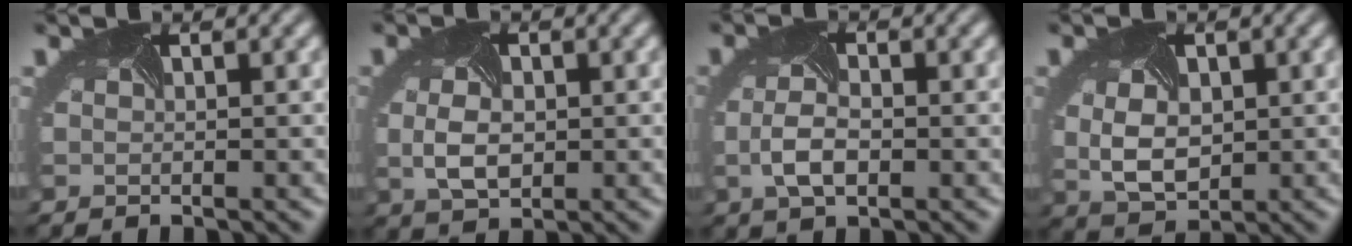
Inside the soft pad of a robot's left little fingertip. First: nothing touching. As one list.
[{"total": 3.3, "force": [-0.2, 2.3, 2.5], "torque": [-0.056, -0.004, -0.003]}, {"total": 3.1, "force": [-0.7, 1.6, 2.6], "torque": [-0.064, -0.007, -0.013]}, {"total": 4.7, "force": [0.2, 3.4, 3.3], "torque": [-0.073, -0.009, 0.017]}]